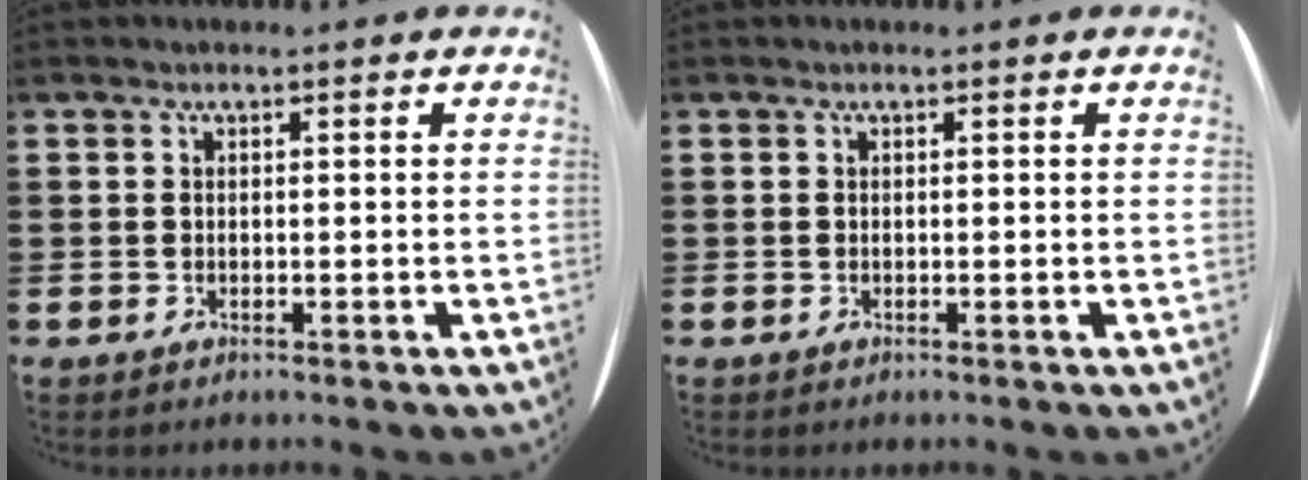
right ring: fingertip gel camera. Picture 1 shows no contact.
{"total": 0.0}